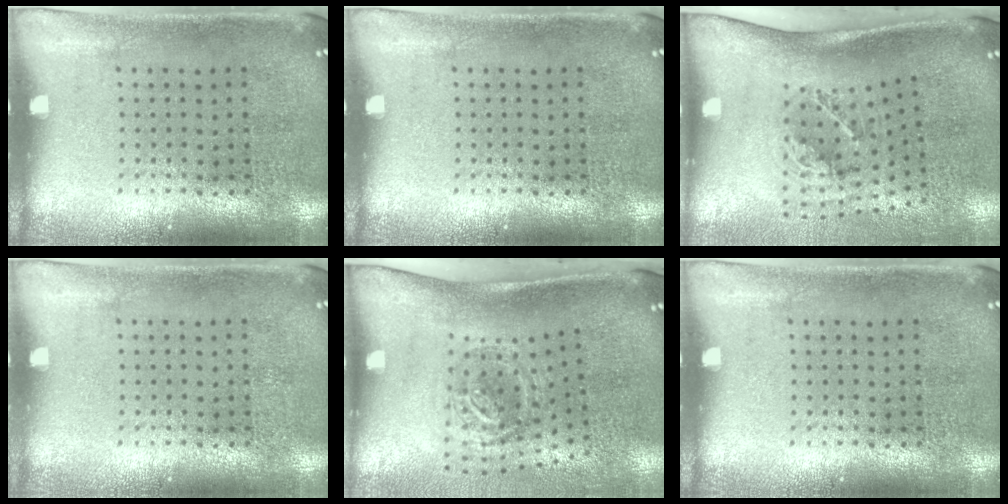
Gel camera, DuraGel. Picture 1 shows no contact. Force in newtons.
{"total": 0.0}
{"total": 2.0, "press": 1.3, "slide": 1.6}
{"total": 0.0}
{"total": 1.9, "press": 1.3, "slide": 1.5}
{"total": 0.0}